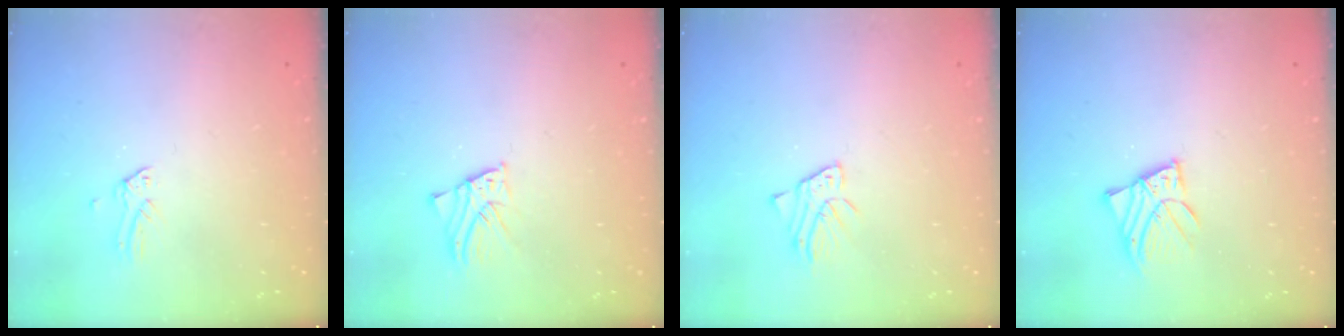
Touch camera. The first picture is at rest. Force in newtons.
{"total": 2.7, "press": 2.7, "slide": 0.2}
{"total": 2.4, "press": 2.4, "slide": 0.2}
{"total": 5.2, "press": 5.2, "slide": 0.6}